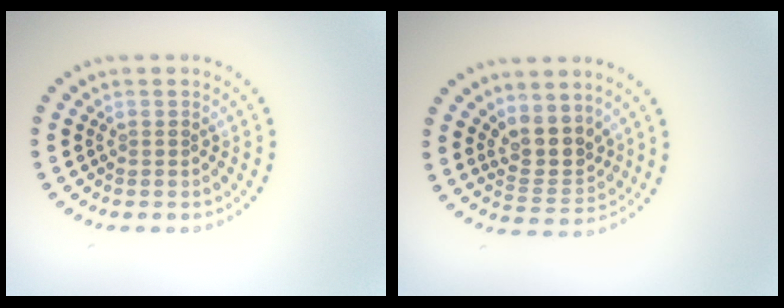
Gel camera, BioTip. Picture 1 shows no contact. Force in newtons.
{"total": 3.7, "press": 3.1, "slide": 2.0}